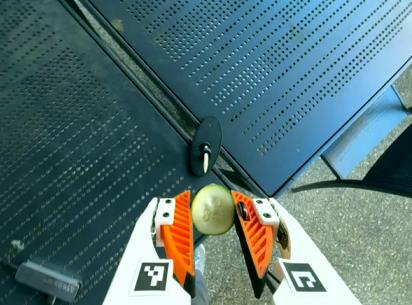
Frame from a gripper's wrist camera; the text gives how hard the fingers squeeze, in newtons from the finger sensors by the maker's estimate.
{"total": 7.2, "left": 6.7, "right": 7.7}